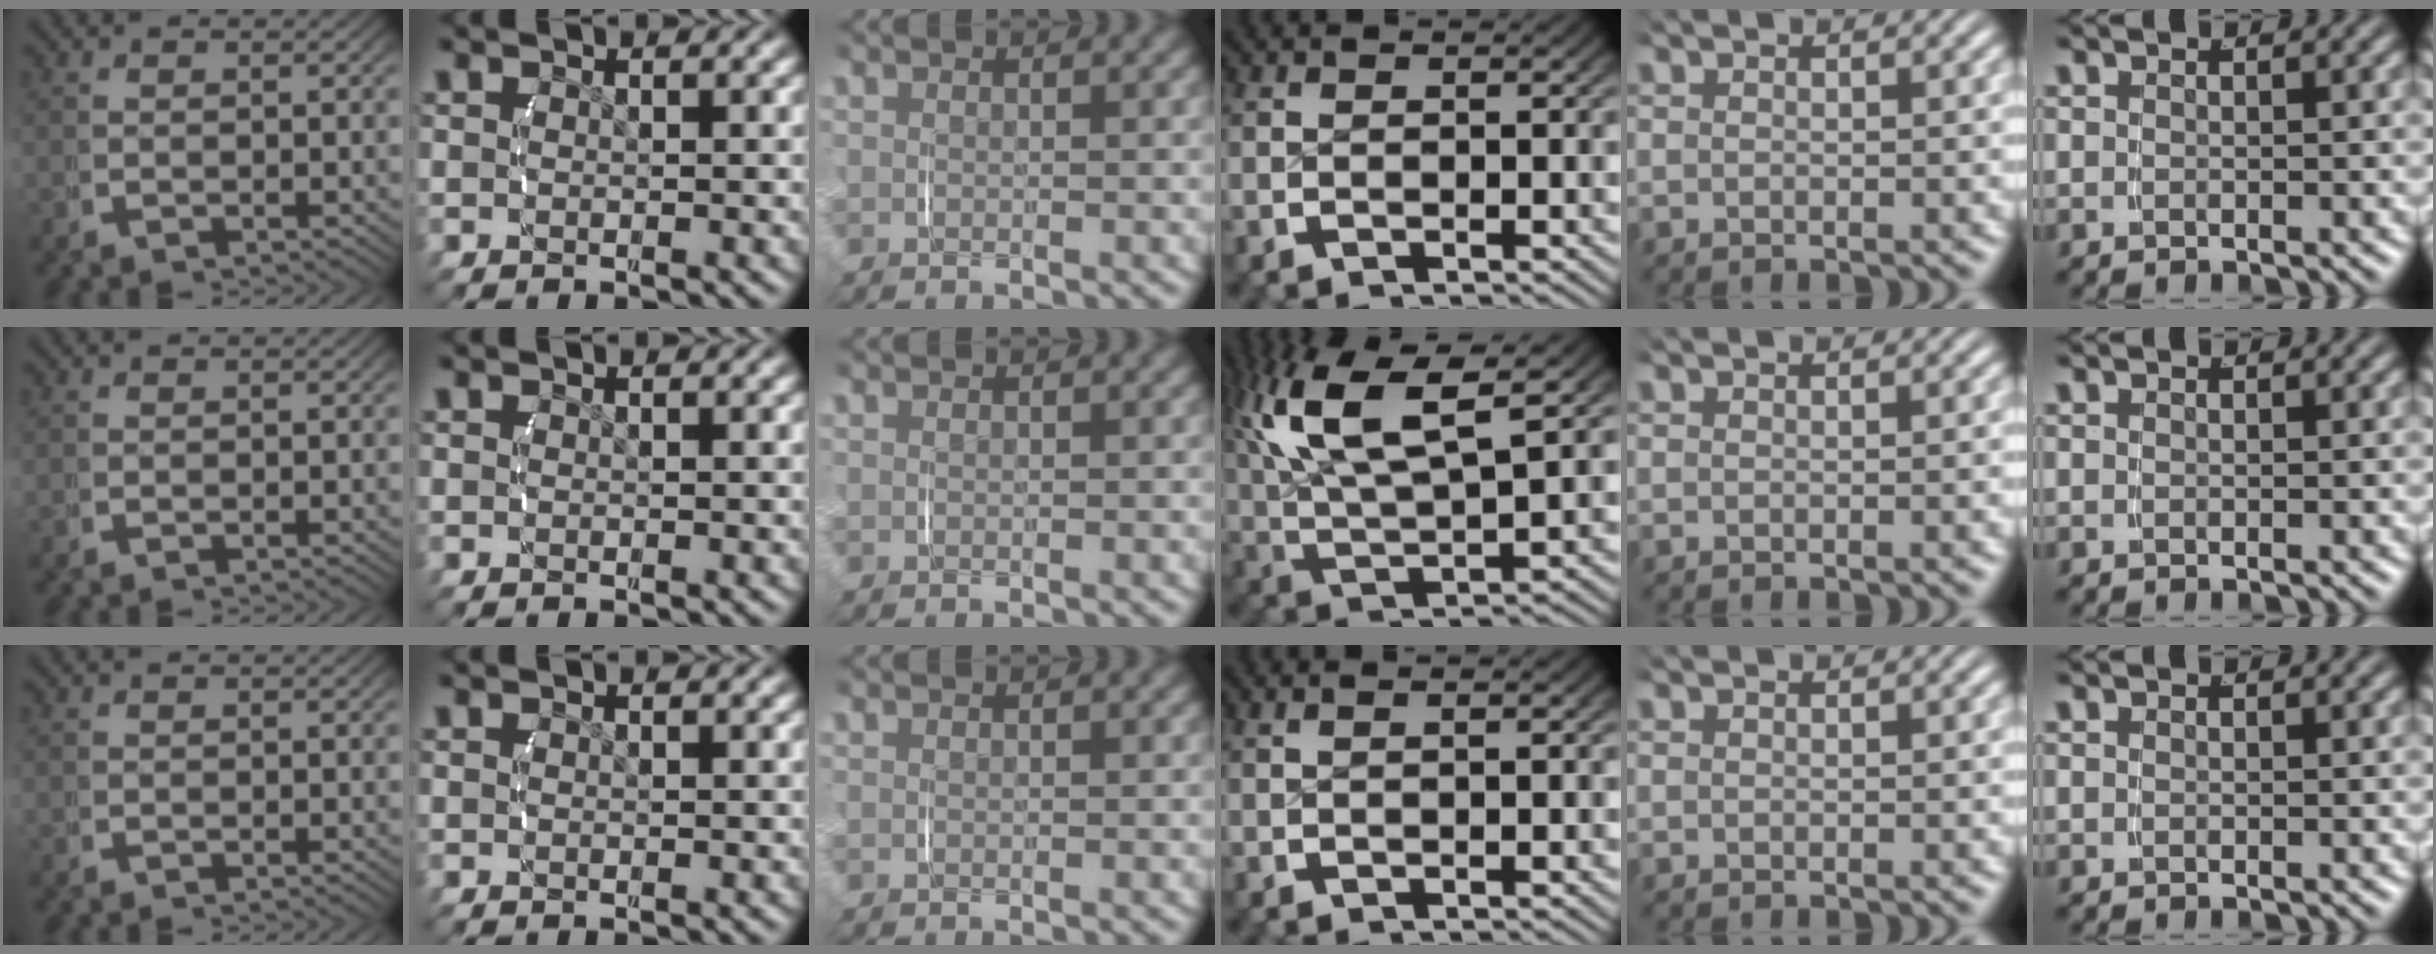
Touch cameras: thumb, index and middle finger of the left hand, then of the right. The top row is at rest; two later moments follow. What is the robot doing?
{"motion": "lift_and_place", "object": "string"}